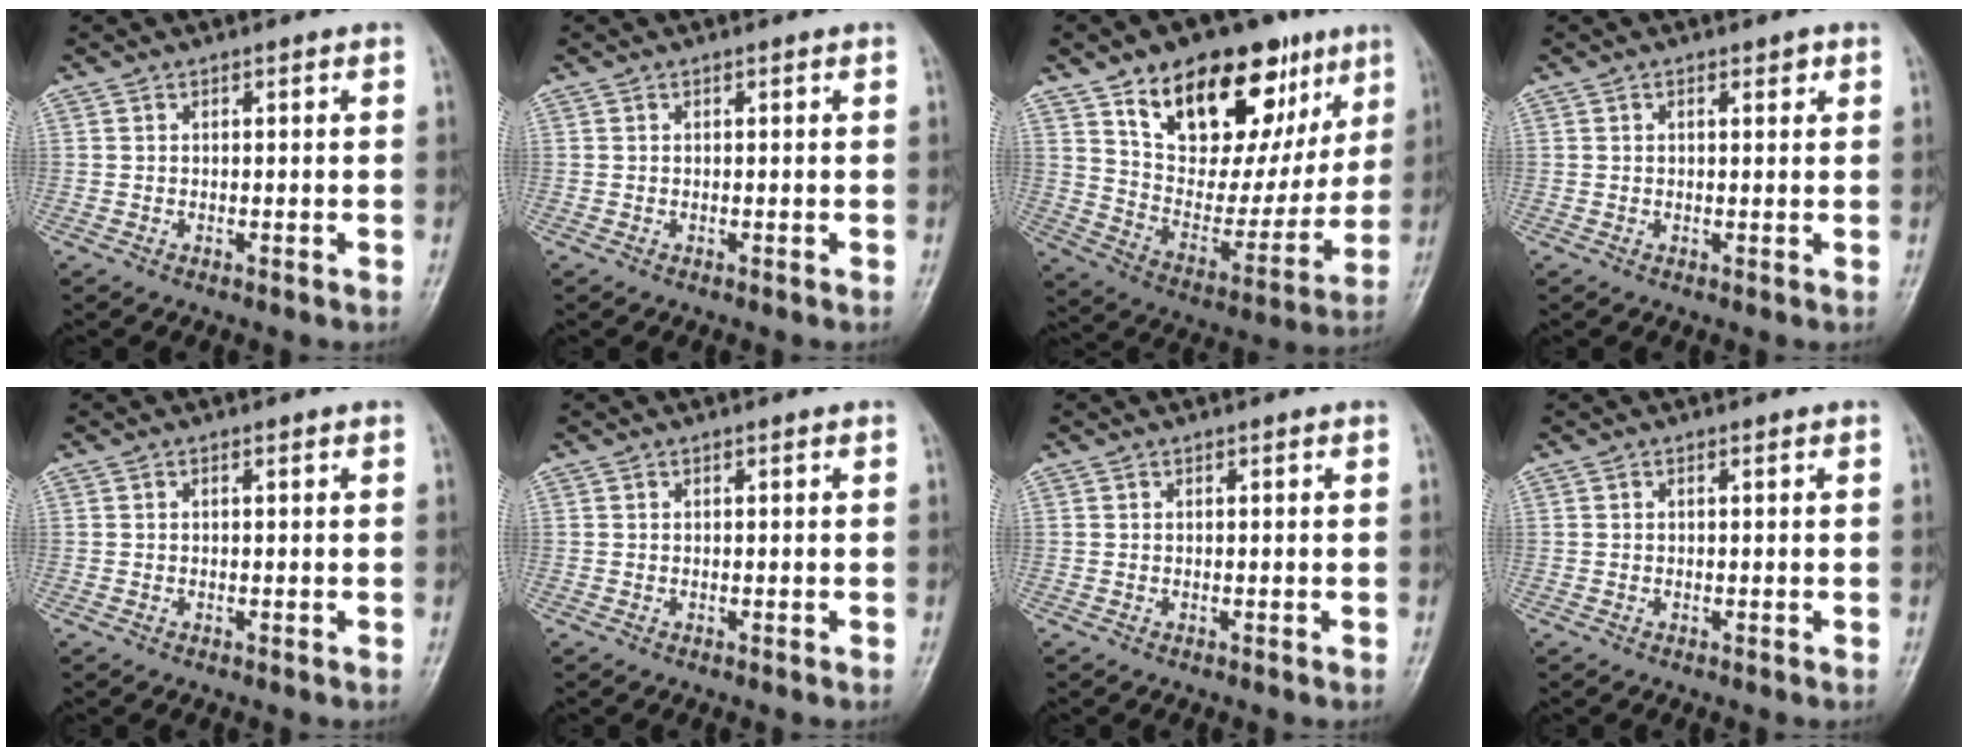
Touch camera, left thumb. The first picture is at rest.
{"total": 0.0}
{"total": 25.4, "force": [13.5, 13.6, 16.8], "torque": [-0.199, -0.027, 0.223]}
{"total": 1.9, "force": [0.9, 0.9, 1.4], "torque": [-0.012, 0.000, 0.010]}
{"total": 0.0}
{"total": 0.0}
{"total": 0.0}
{"total": 0.0}